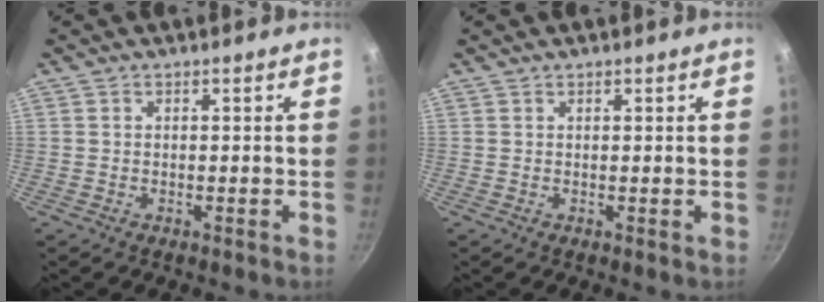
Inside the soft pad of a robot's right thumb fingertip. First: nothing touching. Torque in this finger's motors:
{"motor_torque": [0.00, -0.09, 0.33, -0.06, 0.03]}